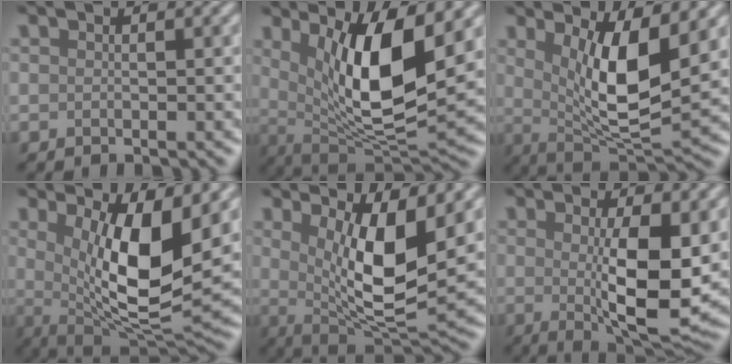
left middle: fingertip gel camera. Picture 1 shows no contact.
{"total": 9.5, "force": [2.5, 3.0, 8.7], "torque": [-0.142, -0.022, 0.051]}
{"total": 7.7, "force": [2.0, 2.3, 7.0], "torque": [-0.122, -0.020, 0.040]}
{"total": 10.3, "force": [2.0, 3.4, 9.5], "torque": [-0.154, -0.020, 0.039]}
{"total": 8.7, "force": [2.0, 2.9, 8.0], "torque": [-0.135, -0.023, 0.041]}
{"total": 7.7, "force": [0.2, 1.9, 7.4], "torque": [-0.115, -0.015, 0.012]}